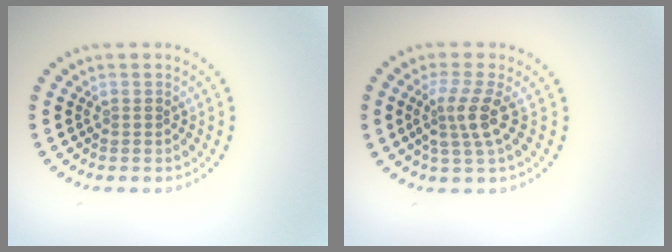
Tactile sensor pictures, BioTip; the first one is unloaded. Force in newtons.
{"total": 2.8, "press": 2.1, "slide": 1.9}